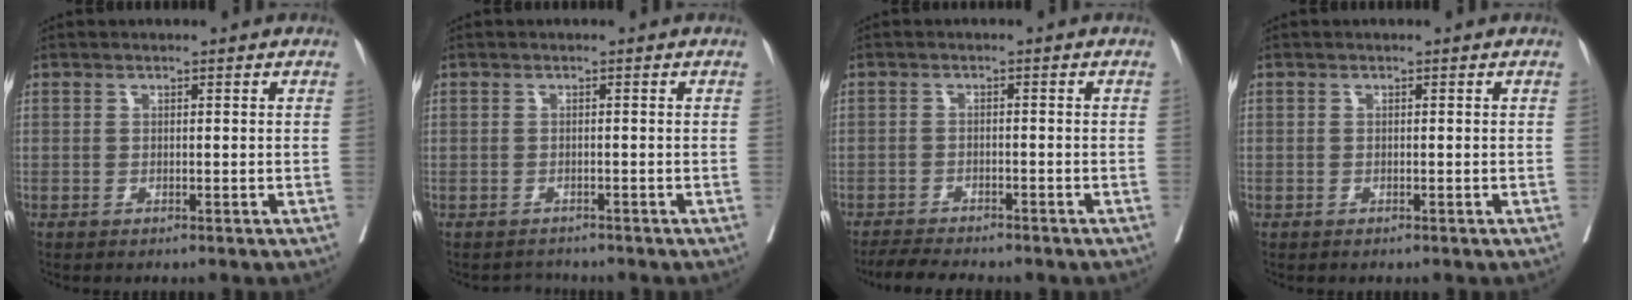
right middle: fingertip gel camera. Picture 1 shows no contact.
{"total": 1.5, "force": [-1.2, 0.4, -0.7], "torque": [0.007, -0.004, -0.023]}
{"total": 5.7, "force": [-5.2, 0.6, 2.3], "torque": [-0.036, -0.013, -0.082]}
{"total": 0.0}